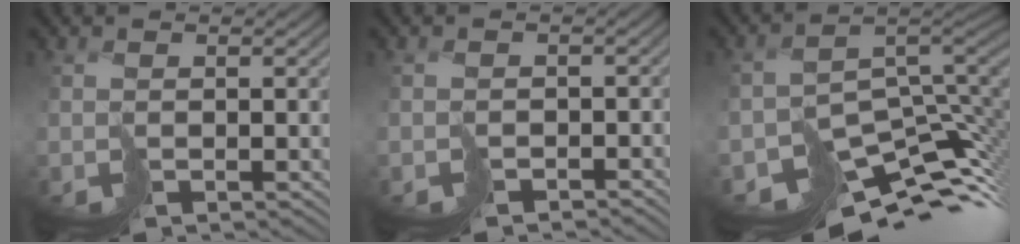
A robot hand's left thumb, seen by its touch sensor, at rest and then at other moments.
{"total": 2.4, "force": [-1.6, 1.8, 0.3], "torque": [0.008, -0.007, -0.029]}
{"total": 10.3, "force": [-5.1, 5.2, 7.2], "torque": [-0.133, -0.039, -0.049]}